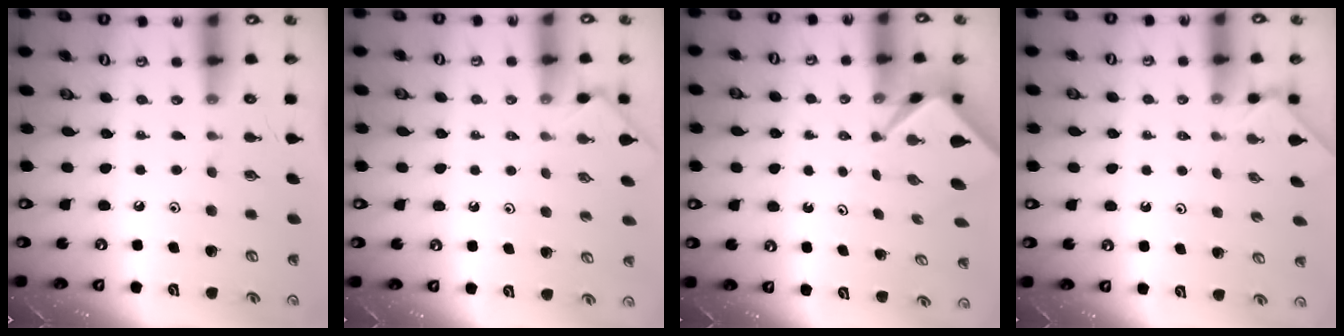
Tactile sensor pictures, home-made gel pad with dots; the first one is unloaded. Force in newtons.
{"total": 2.3, "press": 2.3, "slide": 0.3}
{"total": 2.1, "press": 2.1, "slide": 0.3}
{"total": 0.0}